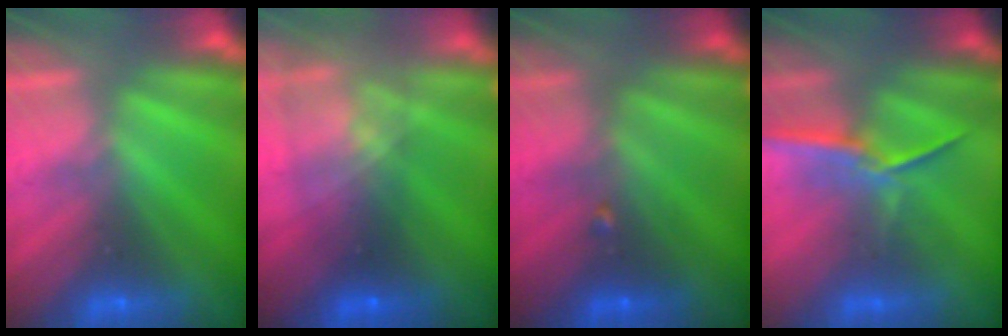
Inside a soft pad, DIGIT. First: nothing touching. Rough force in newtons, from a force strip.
{"total": 7.2}
{"total": 1.9}
{"total": 1.2}